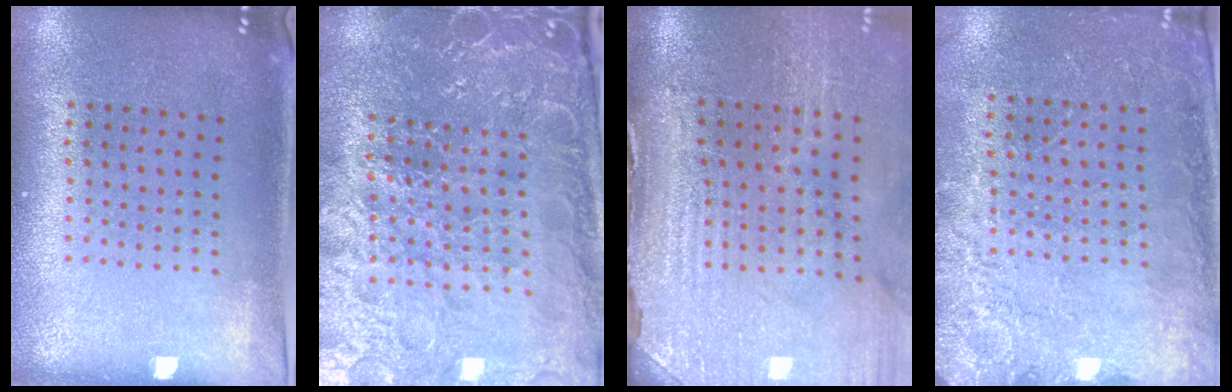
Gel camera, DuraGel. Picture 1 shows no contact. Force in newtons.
{"total": 4.9, "press": 4.7, "slide": 1.4}
{"total": 4.6, "press": 3.9, "slide": 2.3}
{"total": 2.5, "press": 2.4, "slide": 0.7}